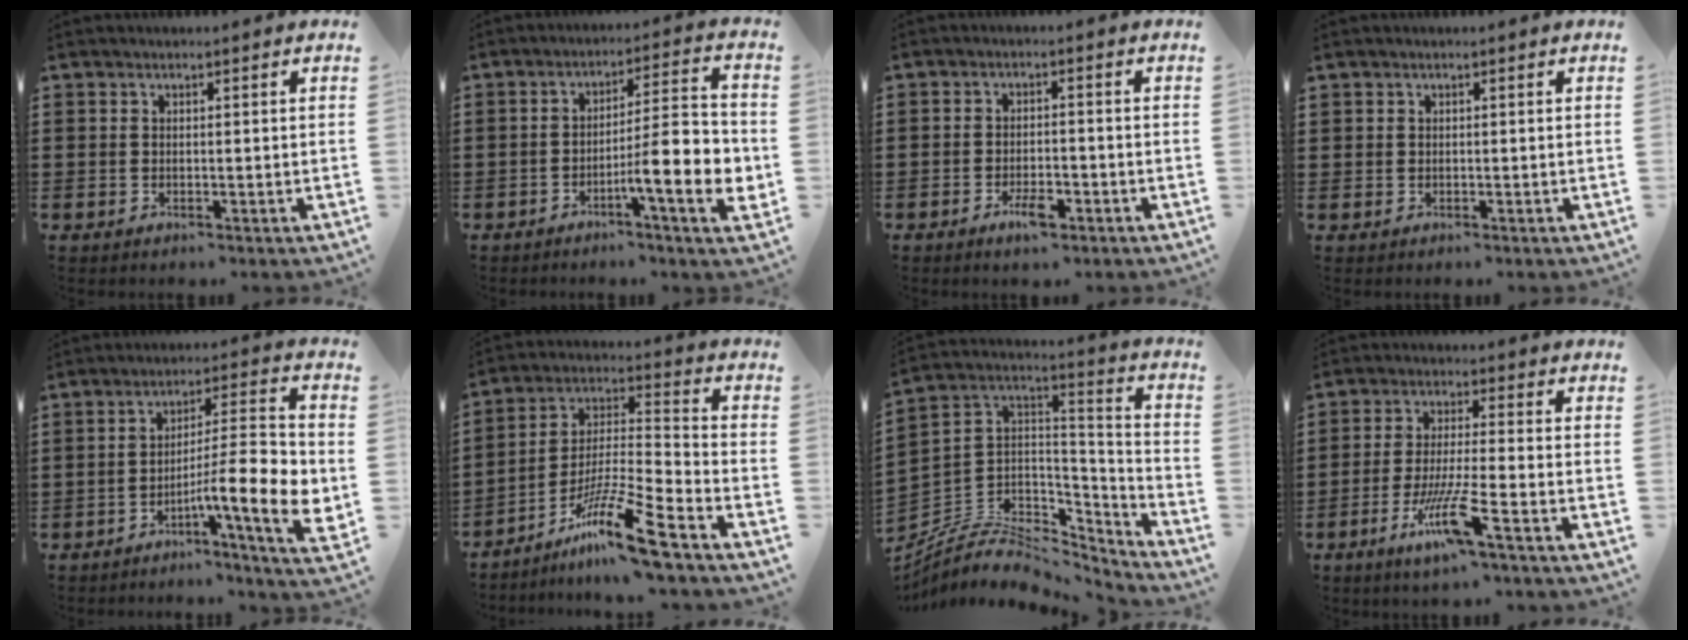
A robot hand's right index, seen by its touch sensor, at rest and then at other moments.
{"total": 10.5, "force": [-3.3, 1.9, 9.7], "torque": [-0.139, -0.011, -0.061]}
{"total": 3.5, "force": [-2.0, 1.2, 2.7], "torque": [-0.051, 0.001, -0.038]}
{"total": 0.6, "force": [0.1, 0.5, 0.0], "torque": [-0.002, 0.005, 0.002]}
{"total": 12.3, "force": [-4.0, 2.4, 11.4], "torque": [-0.167, -0.011, -0.073]}
{"total": 12.7, "force": [-9.3, 0.2, 8.6], "torque": [-0.156, 0.011, -0.178]}
{"total": 6.8, "force": [-4.4, 4.5, 2.5], "torque": [-0.064, -0.005, -0.081]}
{"total": 8.9, "force": [-4.8, 0.8, 7.5], "torque": [-0.159, -0.013, -0.092]}